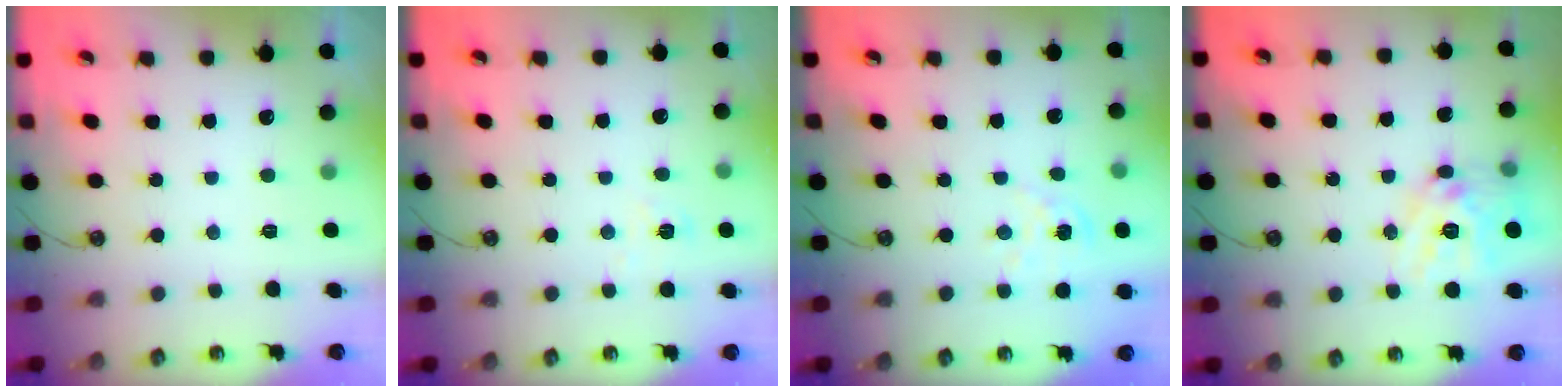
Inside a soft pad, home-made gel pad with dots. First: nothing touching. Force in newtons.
{"total": 5.4, "press": 5.3, "slide": 0.5}
{"total": 2.3, "press": 2.3, "slide": 0.3}
{"total": 15.4, "press": 15.3, "slide": 1.4}